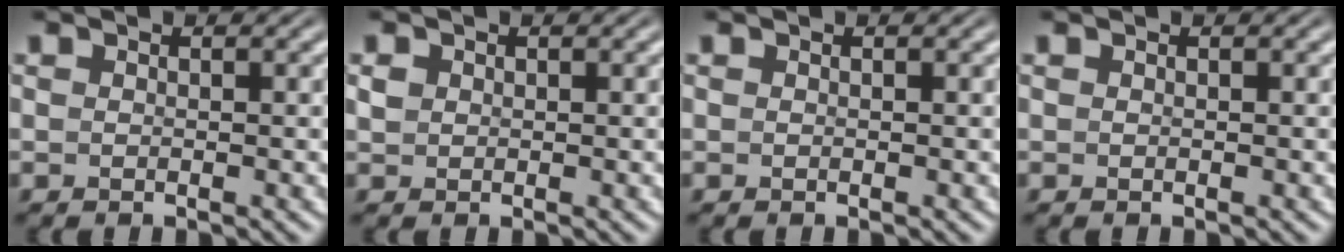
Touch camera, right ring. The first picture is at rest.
{"total": 0.7, "force": [0.2, 0.5, 0.4], "torque": [-0.014, -0.007, 0.013]}
{"total": 0.0}
{"total": 0.0}